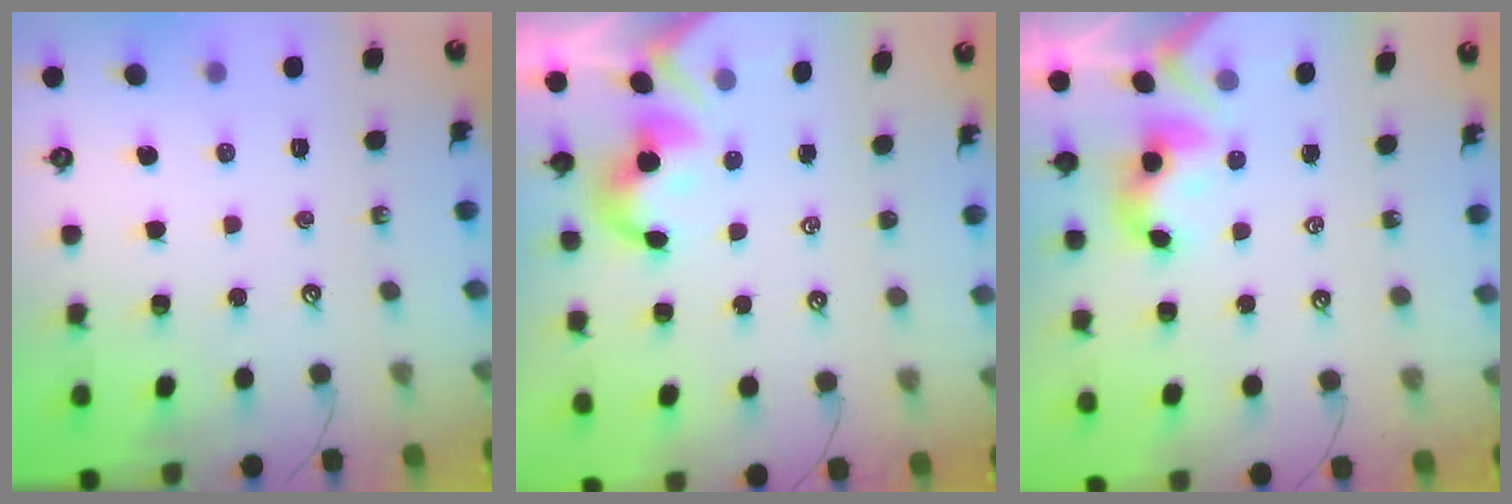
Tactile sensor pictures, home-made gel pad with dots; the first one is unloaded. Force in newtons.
{"total": 2.1, "press": 2.0, "slide": 0.5}
{"total": 3.6, "press": 3.6, "slide": 0.4}